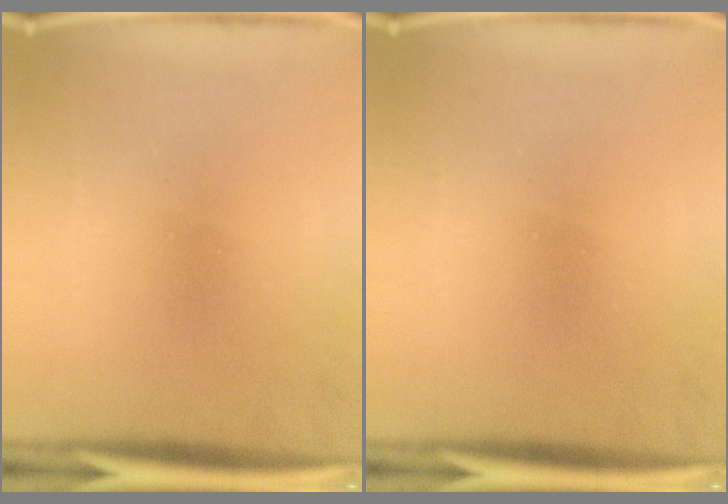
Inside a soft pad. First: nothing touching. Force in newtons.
{"total": 0.0}